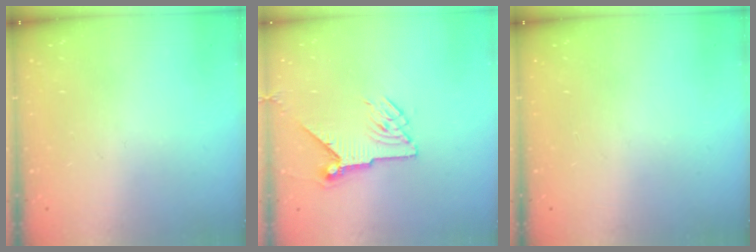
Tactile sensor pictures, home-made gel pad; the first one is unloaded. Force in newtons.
{"total": 8.0, "press": 8.0, "slide": 0.5}
{"total": 0.0}